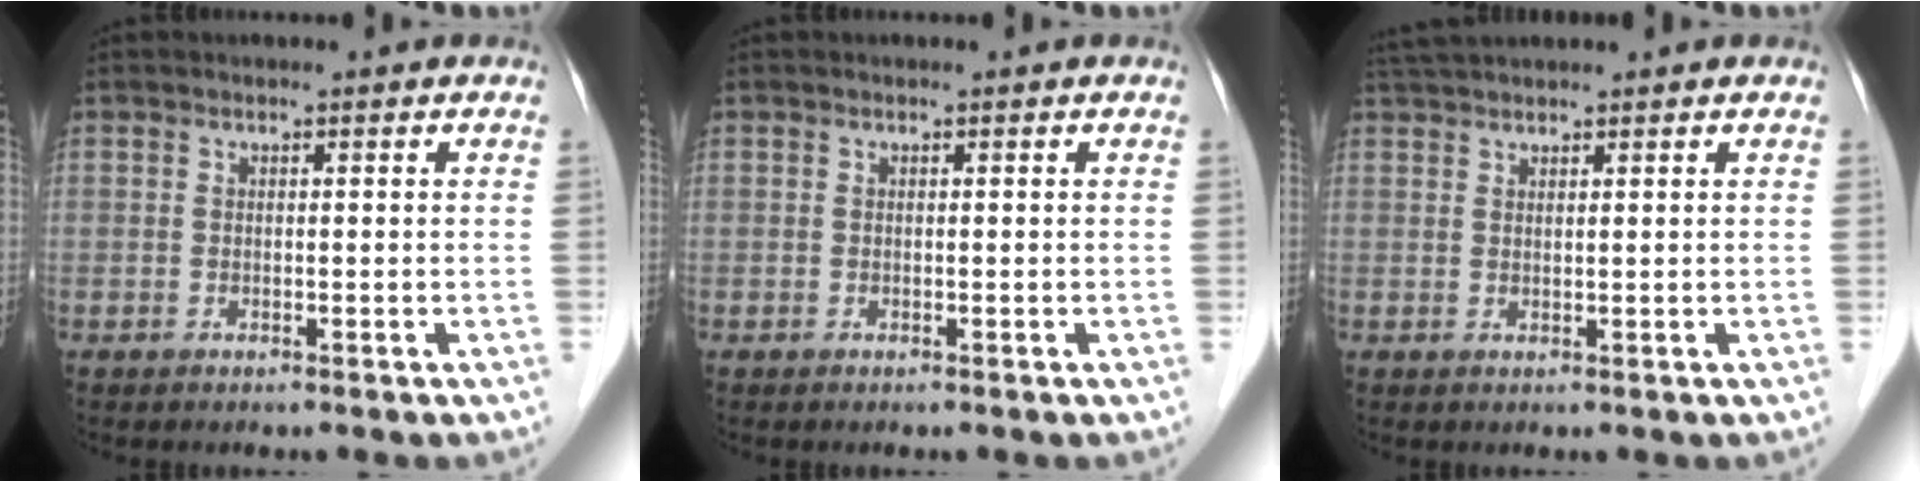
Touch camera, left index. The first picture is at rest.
{"total": 0.0}
{"total": 2.8, "force": [2.6, -0.4, 1.0], "torque": [-0.020, 0.017, 0.053]}